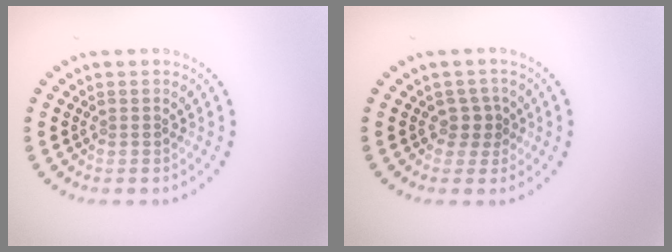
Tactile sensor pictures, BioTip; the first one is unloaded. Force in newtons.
{"total": 1.7, "press": 1.3, "slide": 1.1}